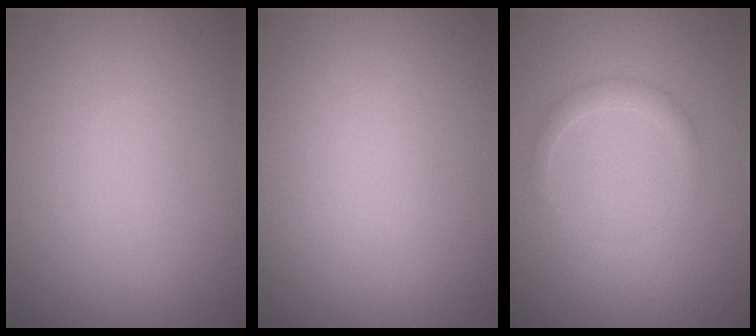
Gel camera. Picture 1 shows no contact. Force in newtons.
{"total": 0.0}
{"total": 1.5, "press": 1.5, "slide": 0.2}